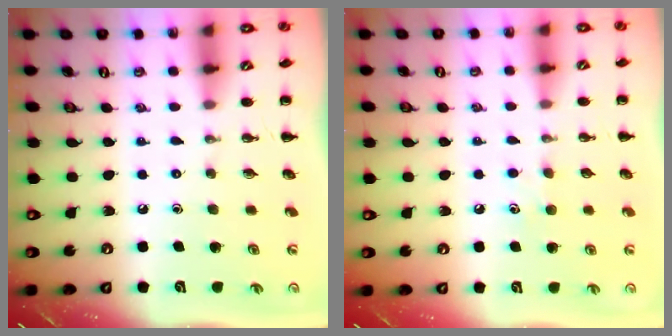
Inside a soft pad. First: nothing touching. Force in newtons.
{"total": 4.8, "press": 4.6, "slide": 1.4}